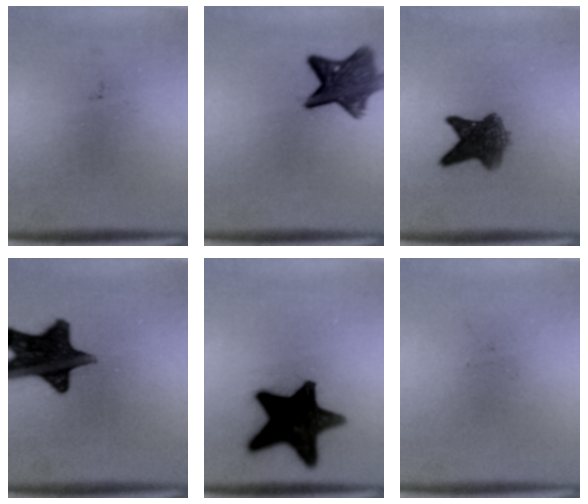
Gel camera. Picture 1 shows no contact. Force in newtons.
{"total": 8.6}
{"total": 6.3}
{"total": 15.3}
{"total": 17.3}
{"total": 0.0}